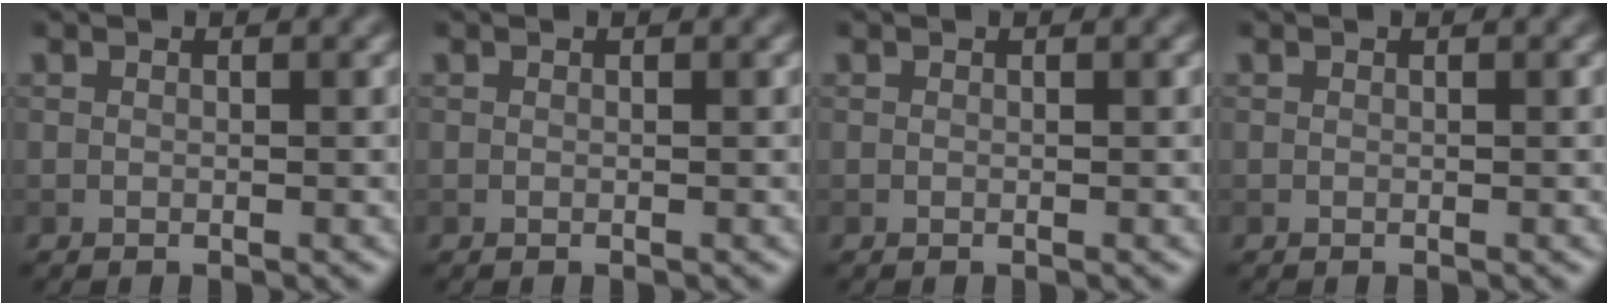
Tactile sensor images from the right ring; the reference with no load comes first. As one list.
[{"total": 0.0}, {"total": 0.0}, {"total": 0.0}]